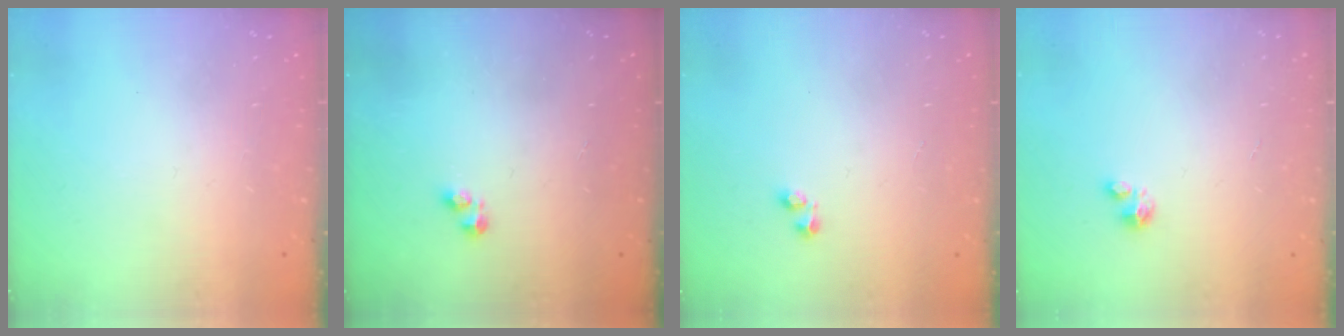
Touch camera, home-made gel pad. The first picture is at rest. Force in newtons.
{"total": 2.3, "press": 2.3, "slide": 0.4}
{"total": 1.4, "press": 1.4, "slide": 0.5}
{"total": 0.7, "press": 0.7, "slide": 0.2}